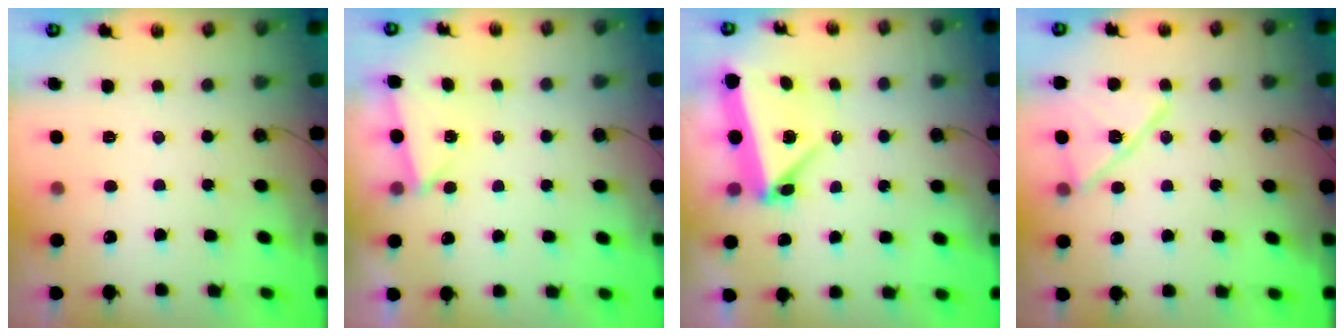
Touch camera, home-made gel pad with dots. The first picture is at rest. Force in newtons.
{"total": 2.5, "press": 0.6, "slide": 2.4}
{"total": 5.5, "press": 5.4, "slide": 0.4}
{"total": 13.7, "press": 13.7, "slide": 0.3}